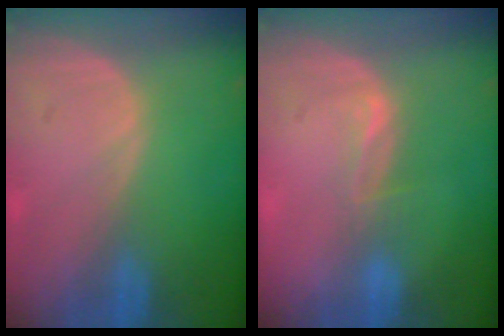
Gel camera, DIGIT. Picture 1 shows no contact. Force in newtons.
{"total": 2.2, "press": 1.7, "slide": 1.4}